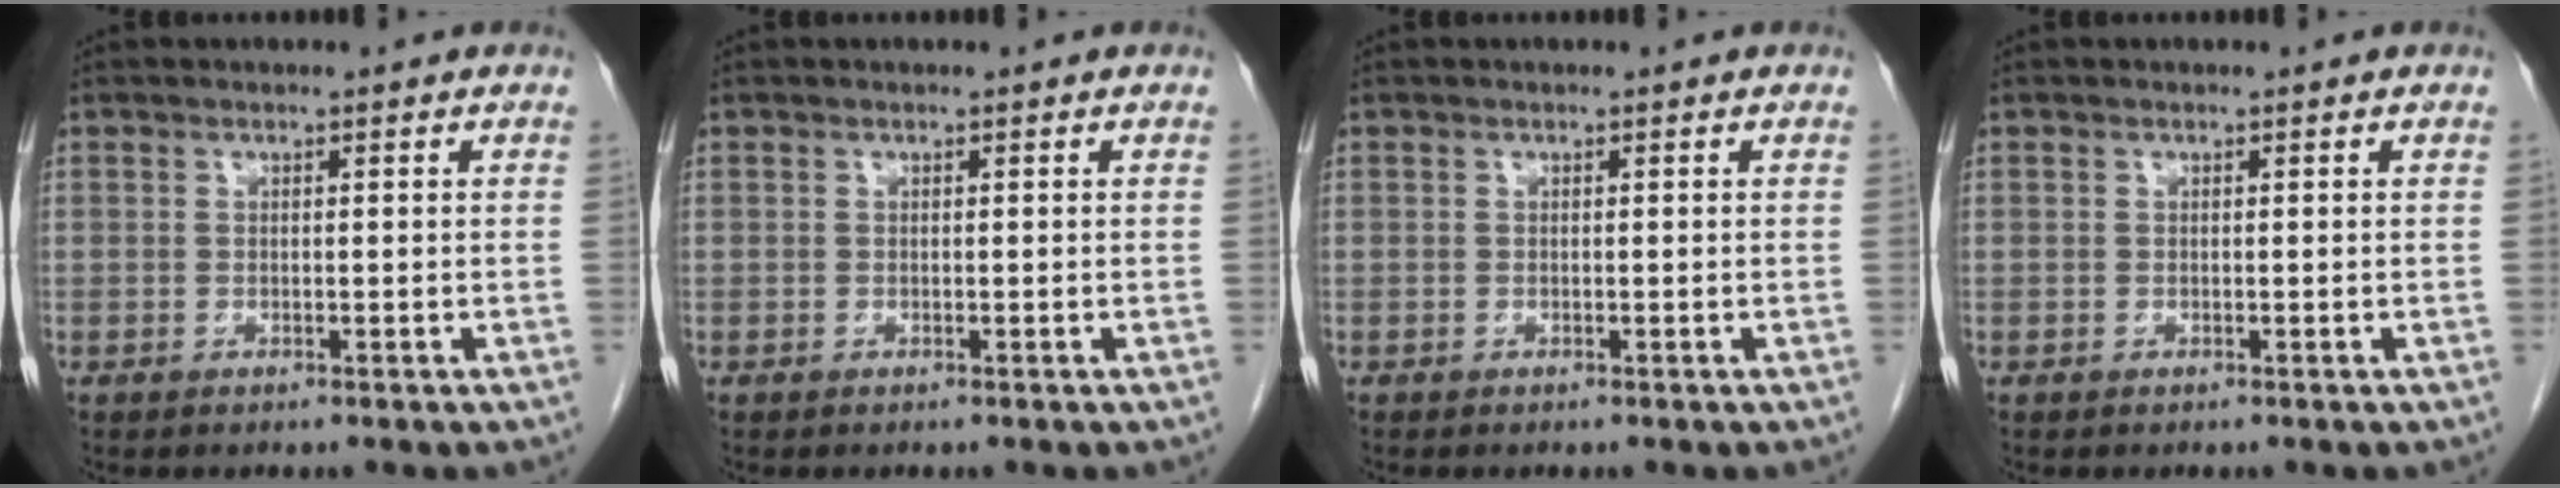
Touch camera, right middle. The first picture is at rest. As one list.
[{"total": 0.0}, {"total": 0.0}, {"total": 0.0}]